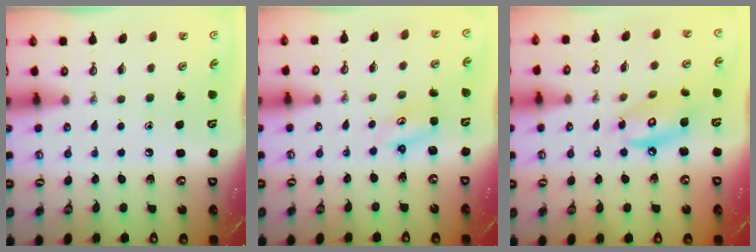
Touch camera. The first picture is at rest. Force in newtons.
{"total": 1.8, "press": 1.8, "slide": 0.2}
{"total": 10.2, "press": 10.2, "slide": 0.7}